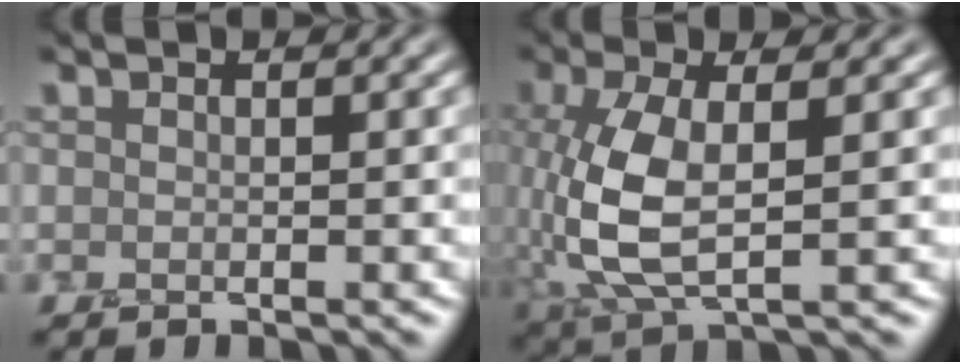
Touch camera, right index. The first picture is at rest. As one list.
[{"total": 7.6, "force": [-0.3, 3.3, 6.8], "torque": [-0.166, -0.001, -0.004]}]